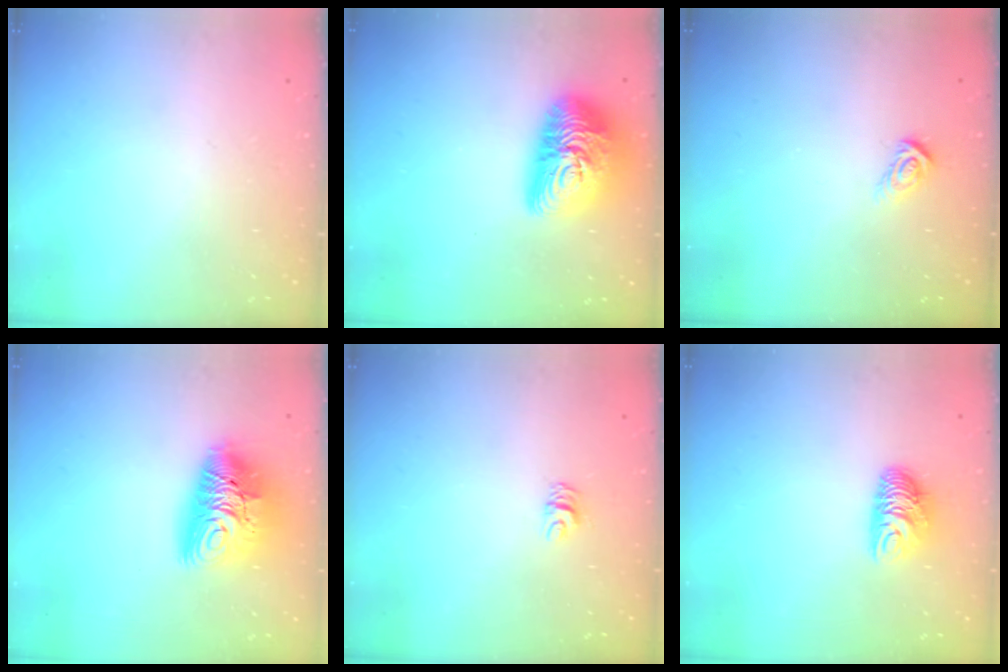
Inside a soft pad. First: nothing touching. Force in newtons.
{"total": 16.9, "press": 16.8, "slide": 1.2}
{"total": 4.6, "press": 4.6, "slide": 0.4}
{"total": 15.5, "press": 15.5, "slide": 1.6}
{"total": 5.1, "press": 5.0, "slide": 0.3}
{"total": 8.4, "press": 8.4, "slide": 0.3}